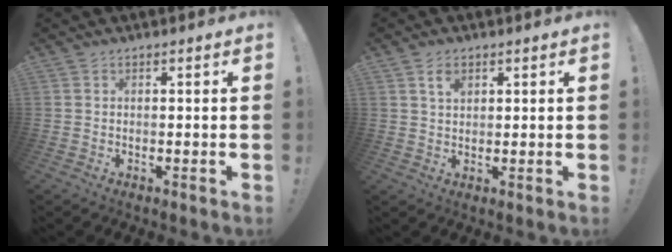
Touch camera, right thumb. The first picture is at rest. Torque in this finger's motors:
{"motor_torque": [-0.26, 0.26, -0.06, 0.10, 0.11]}